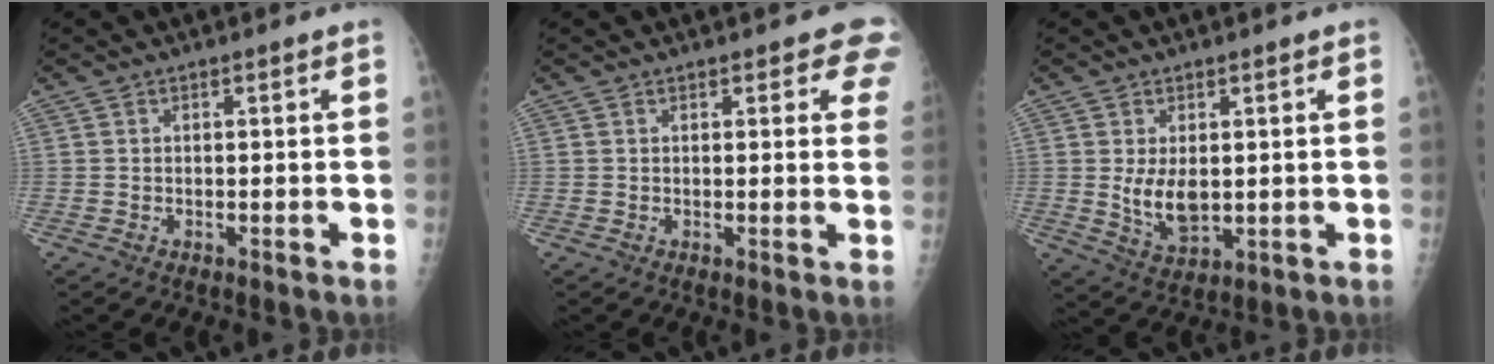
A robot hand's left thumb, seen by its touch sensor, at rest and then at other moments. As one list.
[{"total": 5.0, "force": [3.8, 2.2, 2.4], "torque": [0.010, -0.011, 0.029]}, {"total": 6.5, "force": [0.5, 3.8, 5.2], "torque": [-0.081, -0.018, 0.022]}]